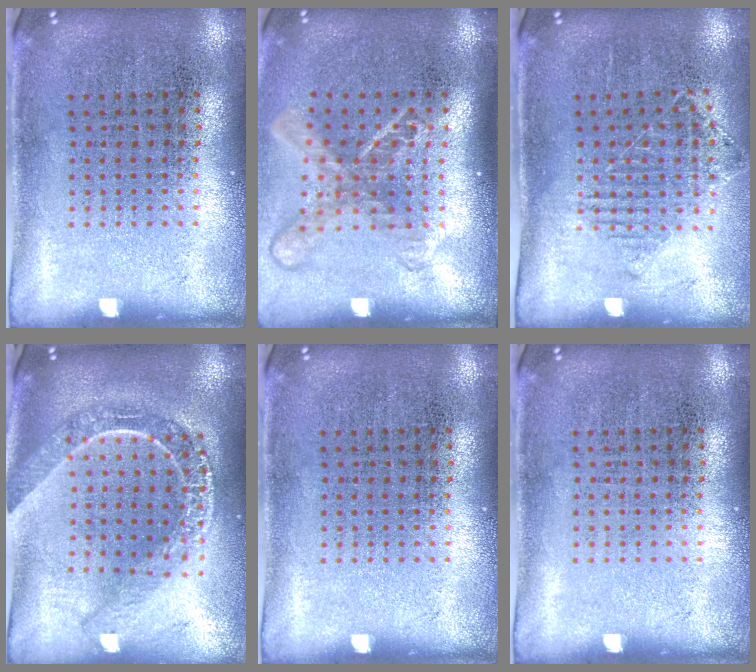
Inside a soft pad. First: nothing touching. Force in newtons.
{"total": 1.8, "press": 1.3, "slide": 1.2}
{"total": 1.1, "press": 1.0, "slide": 0.5}
{"total": 2.2, "press": 1.9, "slide": 1.1}
{"total": 0.0}
{"total": 0.0}